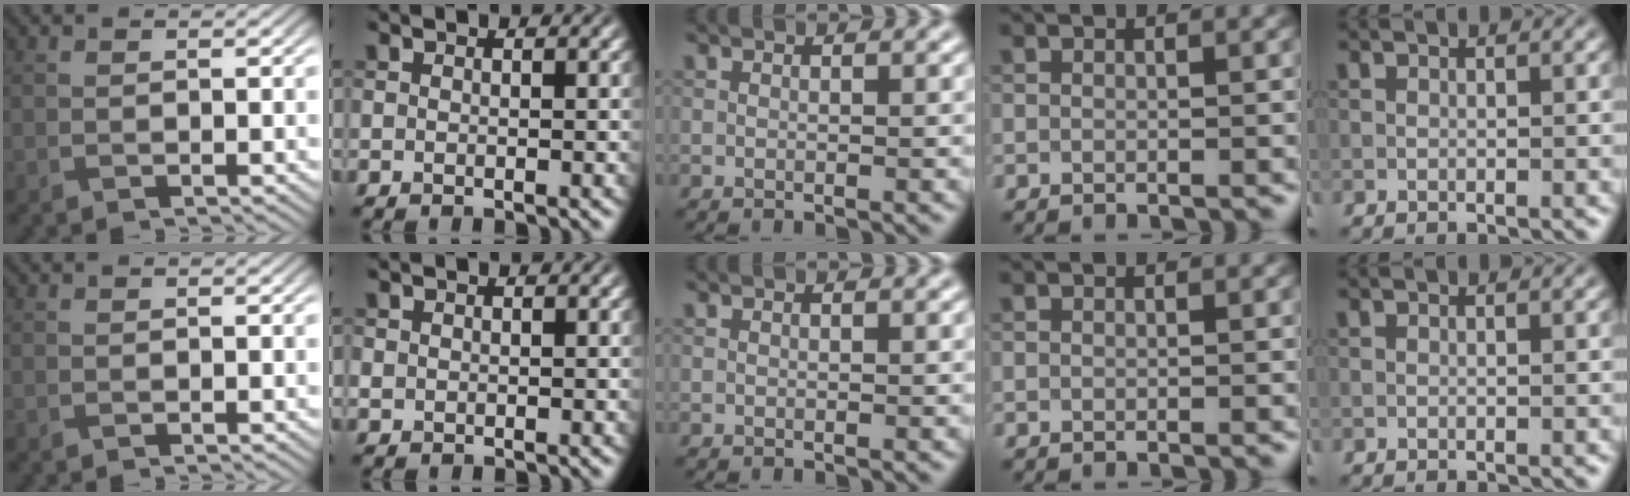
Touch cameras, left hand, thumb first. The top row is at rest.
{"index": {"total": 0.6, "force": [0.1, 0.5, 0.1], "torque": [0.000, 0.000, 0.001]}}